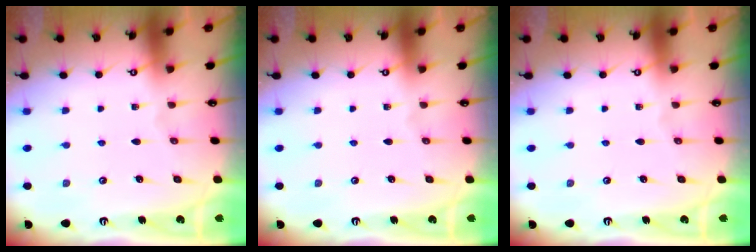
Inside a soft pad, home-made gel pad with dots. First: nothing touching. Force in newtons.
{"total": 0.0}
{"total": 0.0}